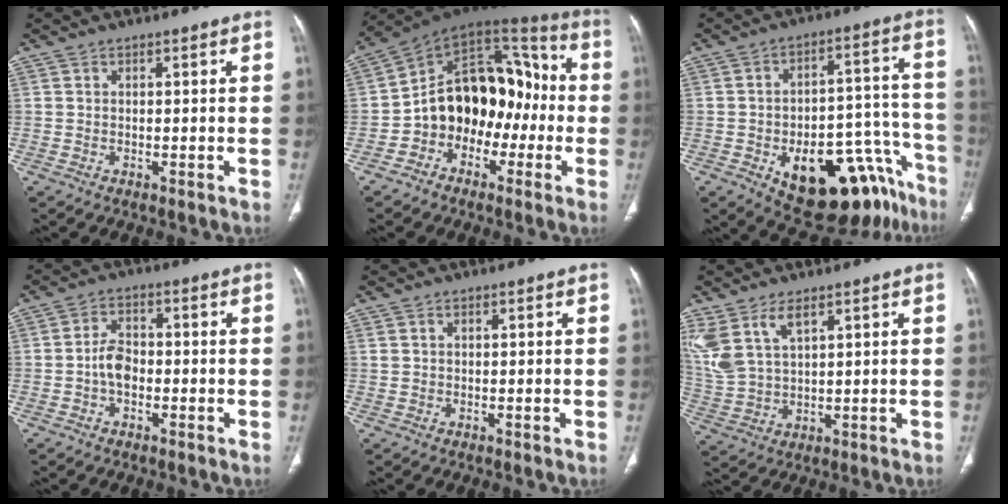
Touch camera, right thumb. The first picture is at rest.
{"total": 18.3, "force": [-3.7, 13.2, 12.2], "torque": [-0.133, 0.076, -0.064]}
{"total": 22.7, "force": [-12.2, 11.2, 15.5], "torque": [-0.129, 0.095, -0.160]}
{"total": 4.5, "force": [-1.1, 3.0, 3.2], "torque": [-0.050, 0.017, -0.026]}
{"total": 1.0, "force": [0.5, 0.6, 0.6], "torque": [-0.014, 0.004, 0.013]}
{"total": 9.6, "force": [5.3, 4.5, 6.6], "torque": [-0.151, -0.011, 0.121]}